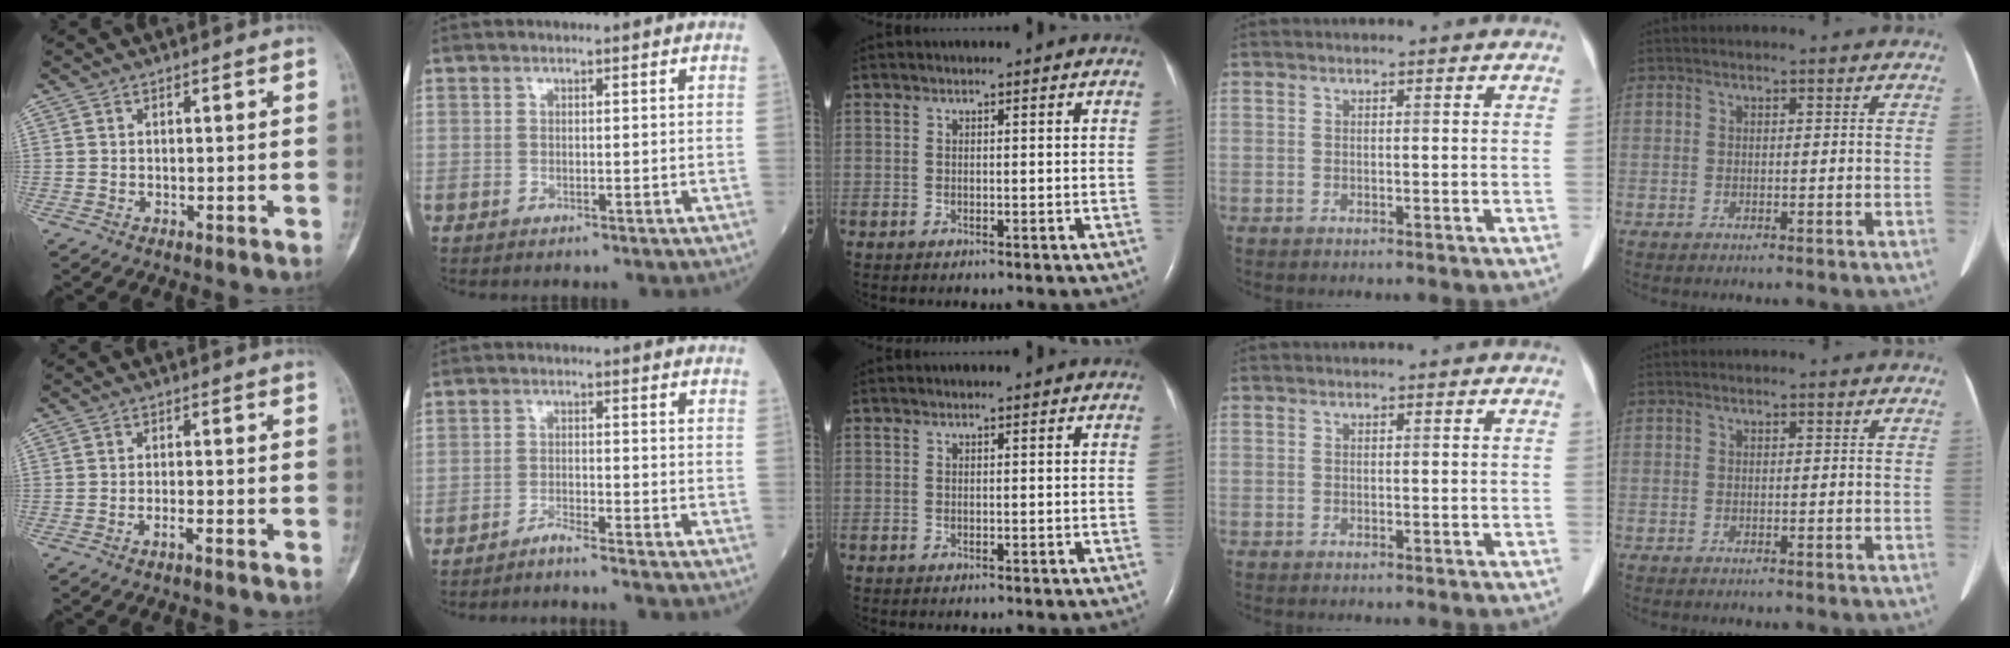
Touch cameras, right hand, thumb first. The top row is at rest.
{"thumb": {"total": 1.6, "force": [-1.2, 0.1, 1.0], "torque": [-0.023, 0.012, -0.022]}, "index": {"total": 3.2, "force": [-3.0, -1.0, 0.6], "torque": [-0.007, -0.006, -0.052]}}